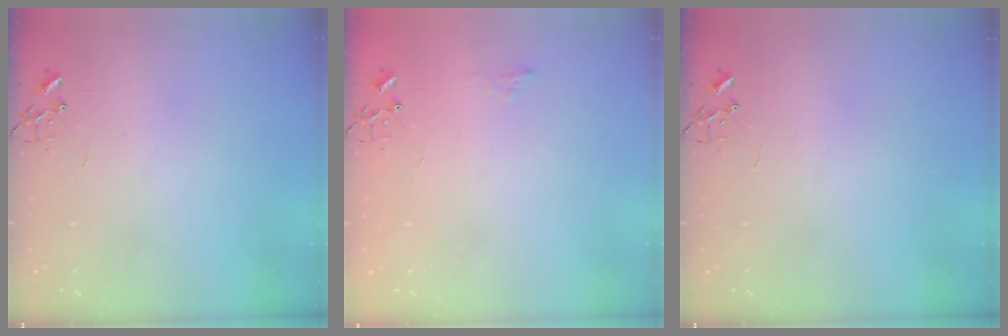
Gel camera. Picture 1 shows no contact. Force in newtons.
{"total": 5.9, "press": 5.9, "slide": 0.8}
{"total": 0.0}